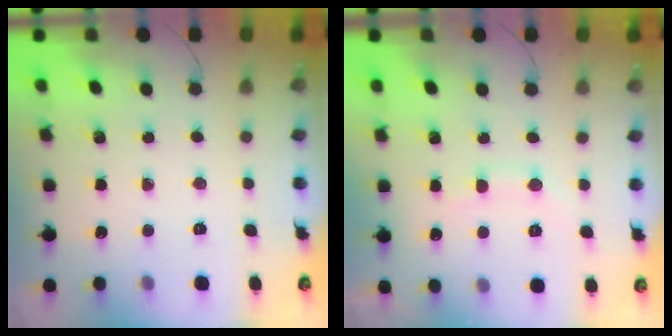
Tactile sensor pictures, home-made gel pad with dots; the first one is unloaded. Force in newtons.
{"total": 7.2, "press": 7.1, "slide": 1.2}